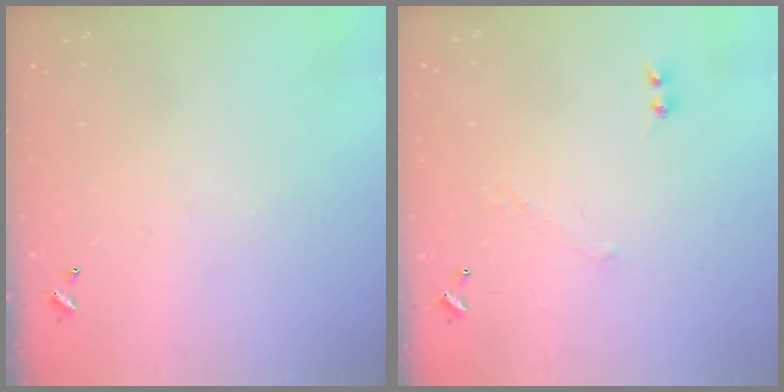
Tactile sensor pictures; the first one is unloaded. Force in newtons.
{"total": 0.9, "press": 0.3, "slide": 0.8}